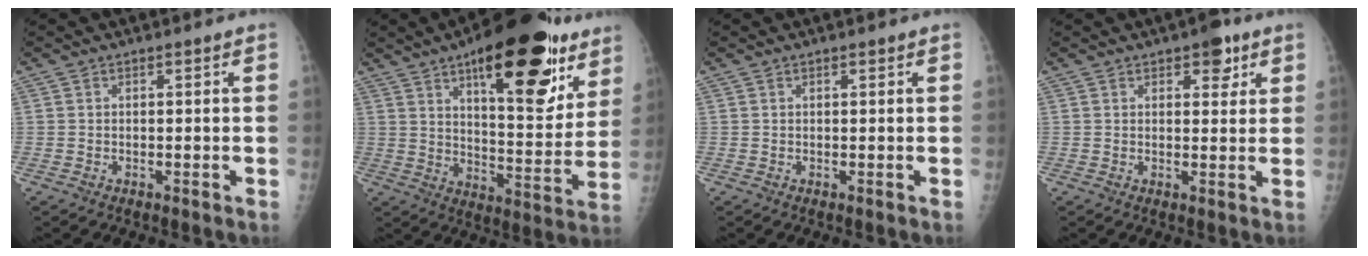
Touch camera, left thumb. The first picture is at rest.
{"total": 25.4, "force": [13.8, 9.6, 19.0], "torque": [-0.229, -0.048, 0.205]}
{"total": 0.5, "force": [0.3, 0.2, 0.4], "torque": [-0.007, 0.000, 0.003]}
{"total": 4.8, "force": [2.6, 2.5, 3.2], "torque": [-0.017, -0.009, 0.029]}